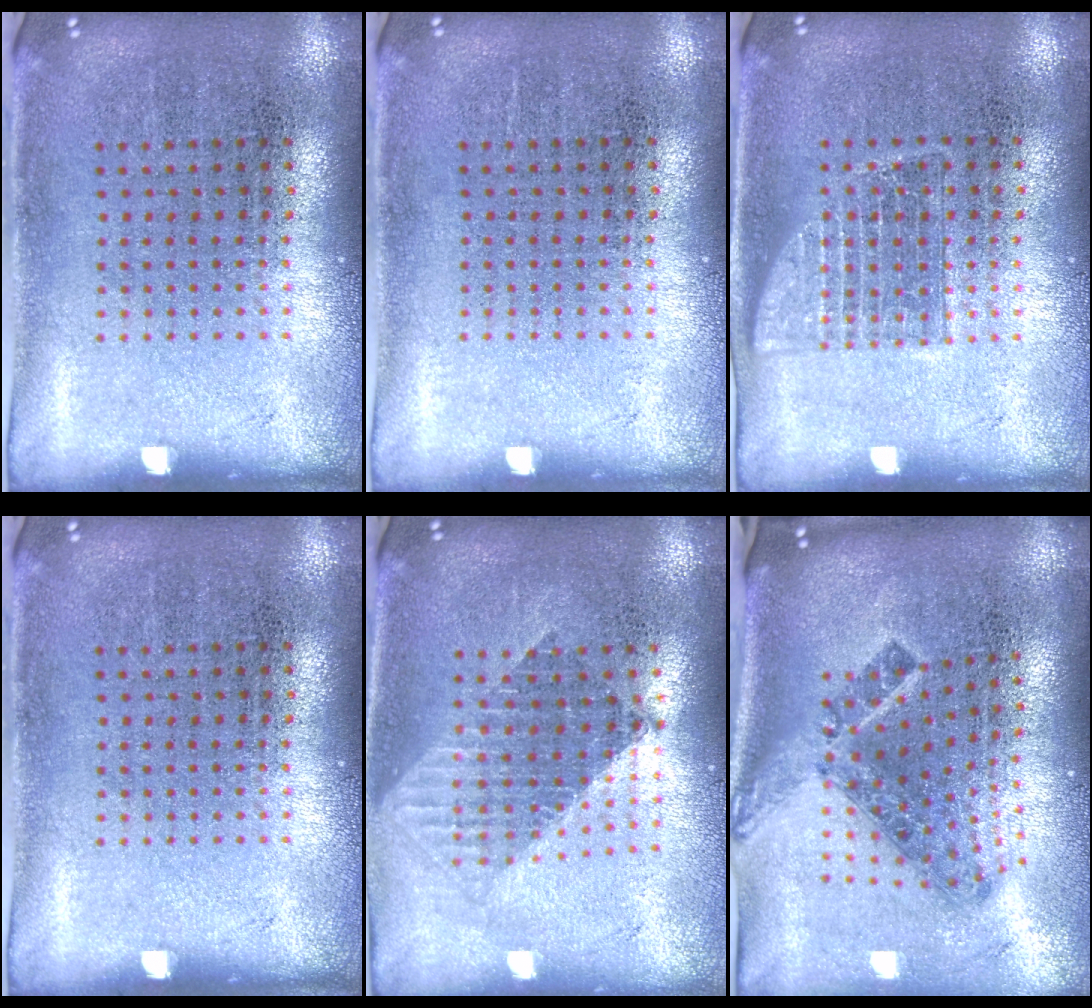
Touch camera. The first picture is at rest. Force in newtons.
{"total": 0.0}
{"total": 1.0, "press": 1.0, "slide": 0.2}
{"total": 0.0}
{"total": 1.6, "press": 1.3, "slide": 1.0}
{"total": 1.9, "press": 1.3, "slide": 1.3}